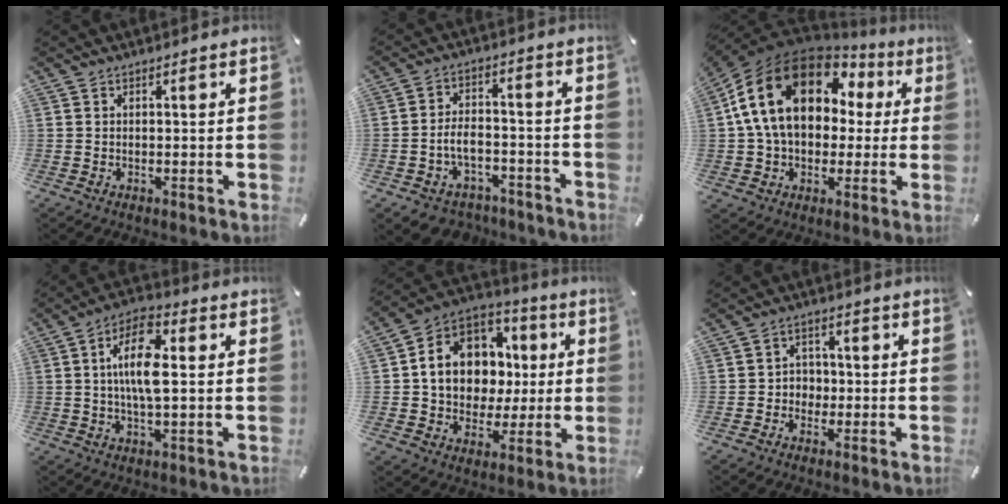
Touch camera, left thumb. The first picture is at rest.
{"total": 7.4, "force": [-3.2, 5.7, 3.5], "torque": [-0.072, 0.025, -0.056]}
{"total": 21.1, "force": [5.1, 15.2, 13.7], "torque": [-0.276, -0.001, 0.089]}
{"total": 11.5, "force": [1.3, 4.6, 10.4], "torque": [-0.208, -0.001, 0.018]}
{"total": 14.0, "force": [1.2, 12.2, 6.7], "torque": [-0.145, -0.012, 0.028]}
{"total": 4.1, "force": [-1.3, 3.8, 0.9], "torque": [-0.019, 0.016, -0.026]}